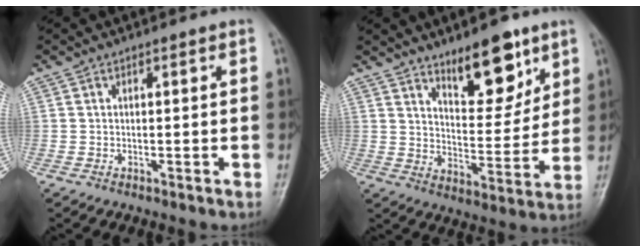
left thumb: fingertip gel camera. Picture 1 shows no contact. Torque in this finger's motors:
{"motor_torque": [0.45, 0.38, 0.05, -0.21, 0.19]}